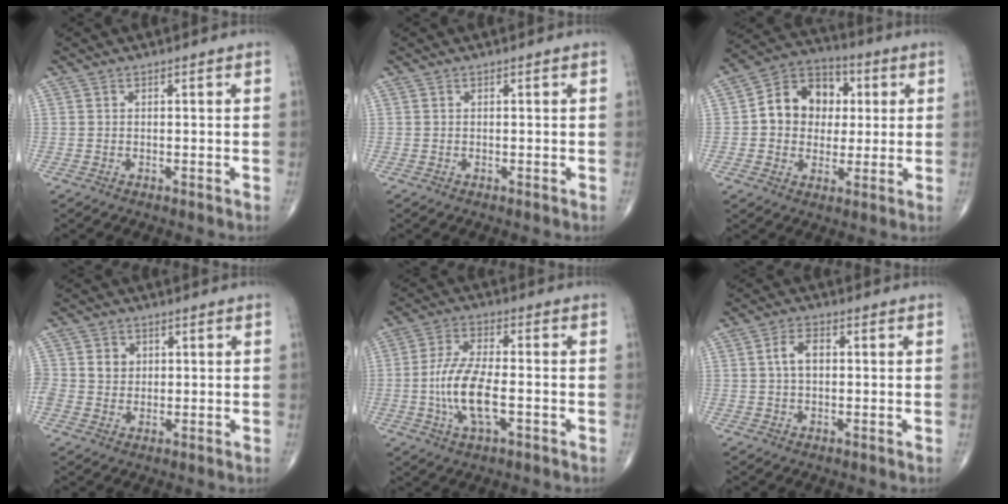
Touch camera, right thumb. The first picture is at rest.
{"total": 0.0}
{"total": 13.1, "force": [1.7, 10.7, 7.3], "torque": [-0.070, 0.016, 0.020]}
{"total": 4.7, "force": [0.9, 4.2, 1.9], "torque": [-0.014, -0.001, 0.015]}
{"total": 10.9, "force": [-2.3, 4.4, 9.7], "torque": [-0.201, 0.012, -0.044]}
{"total": 4.2, "force": [0.5, 2.5, 3.3], "torque": [-0.064, 0.011, 0.005]}